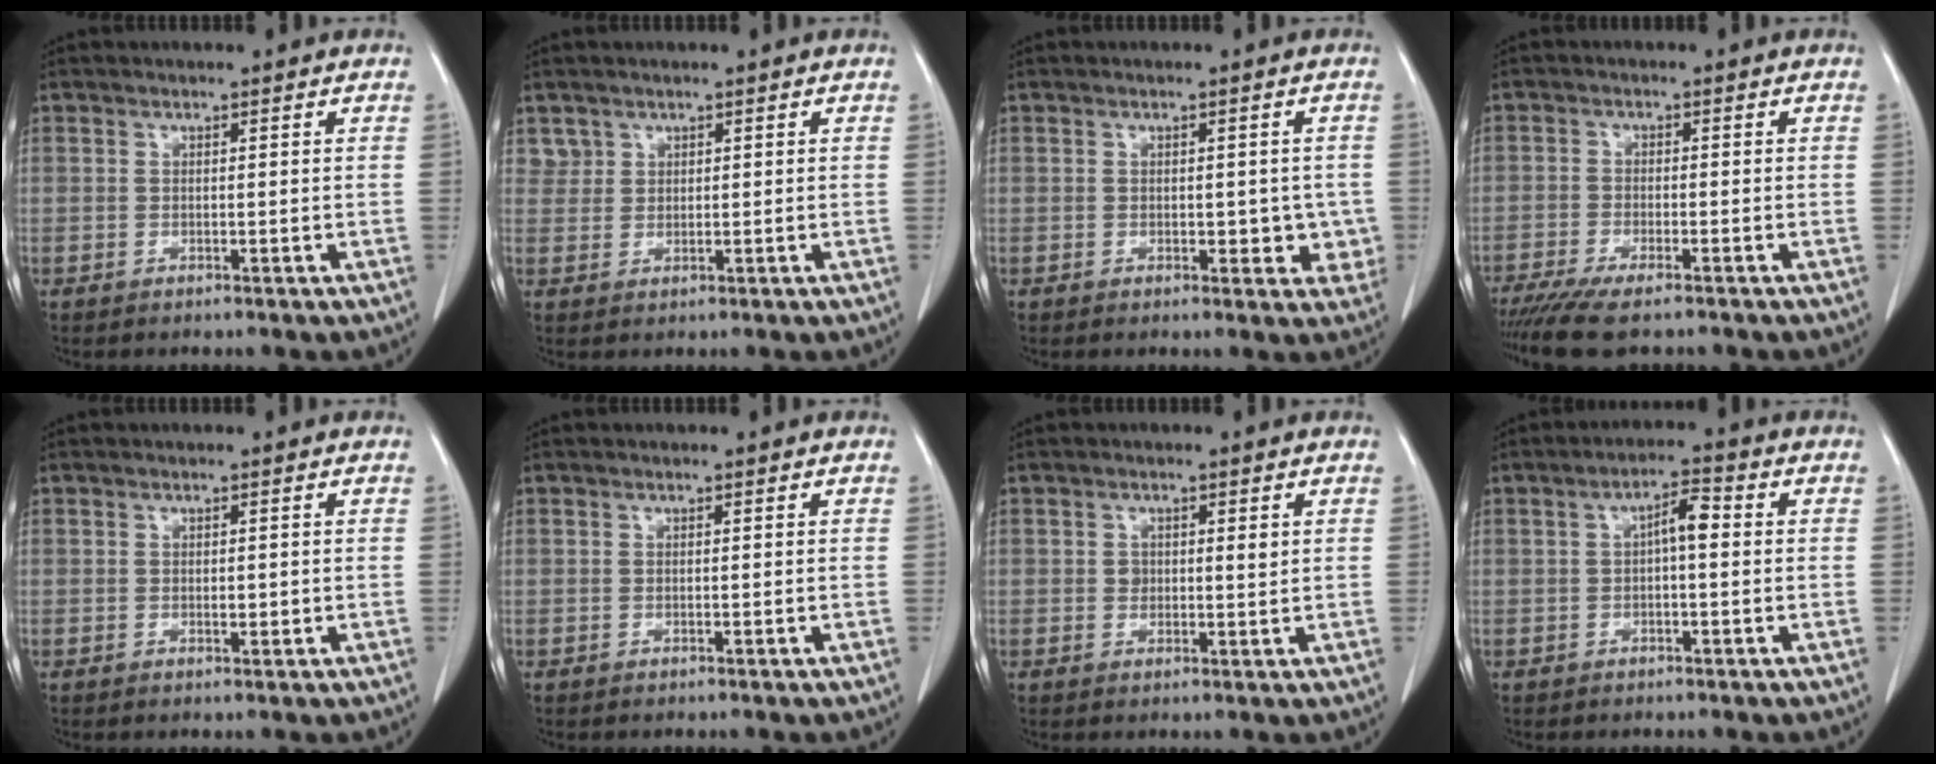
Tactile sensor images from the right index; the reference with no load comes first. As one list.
[{"total": 1.9, "force": [1.4, 1.3, -0.3], "torque": [0.019, 0.007, 0.022]}, {"total": 4.2, "force": [-0.6, 2.5, 3.3], "torque": [-0.023, 0.005, -0.001]}, {"total": 9.0, "force": [-7.2, 1.4, 5.1], "torque": [-0.080, -0.019, -0.118]}, {"total": 0.9, "force": [0.0, 0.5, 0.7], "torque": [-0.011, 0.001, 0.004]}, {"total": 0.0}, {"total": 2.1, "force": [0.7, 1.3, 1.5], "torque": [-0.022, 0.004, 0.014]}, {"total": 3.9, "force": [0.3, 1.0, 3.8], "torque": [-0.062, 0.014, 0.001]}]